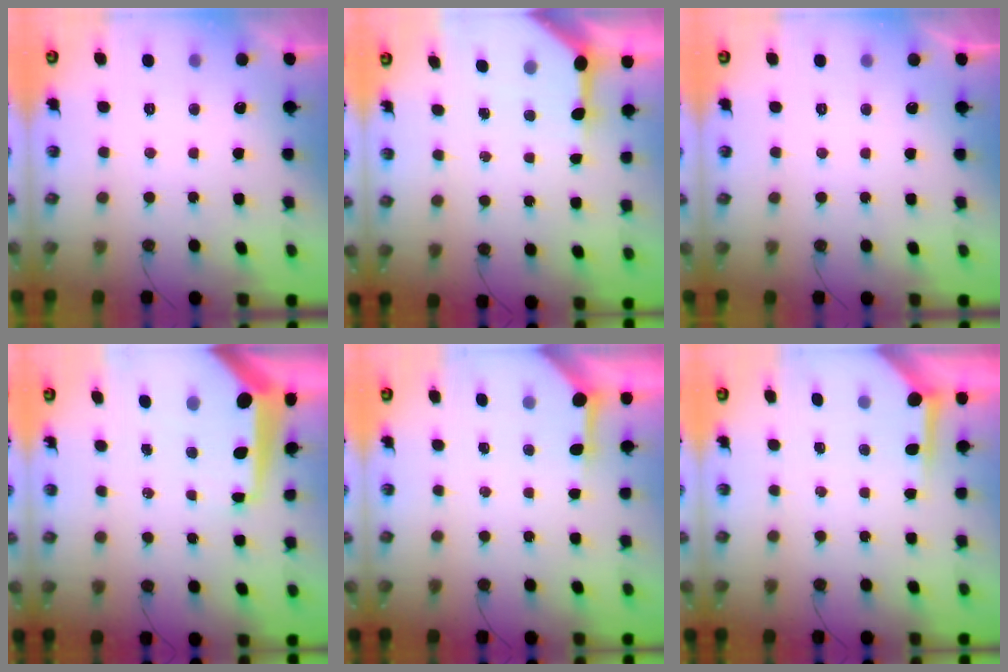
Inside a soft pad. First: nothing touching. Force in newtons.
{"total": 6.2, "press": 6.1, "slide": 0.7}
{"total": 0.0}
{"total": 14.8, "press": 14.7, "slide": 1.6}
{"total": 3.2, "press": 3.2, "slide": 0.3}
{"total": 3.9, "press": 3.9, "slide": 0.2}